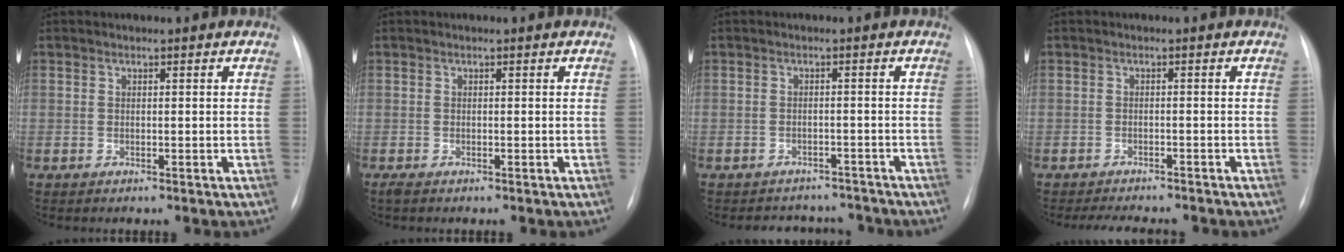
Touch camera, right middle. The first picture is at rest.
{"total": 0.8, "force": [-0.6, 0.2, 0.5], "torque": [-0.011, -0.002, -0.010]}
{"total": 6.3, "force": [-5.9, 2.3, 0.0], "torque": [0.006, 0.017, -0.069]}
{"total": 6.9, "force": [-6.2, 1.4, 2.5], "torque": [-0.032, -0.005, -0.084]}